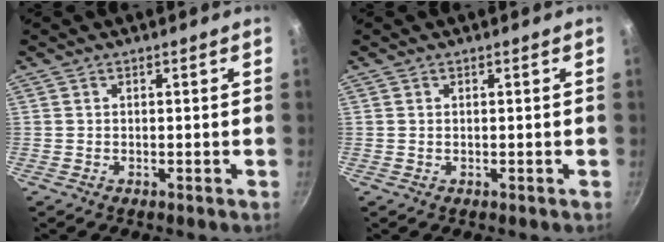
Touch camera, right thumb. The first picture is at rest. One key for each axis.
{"total": 0.0}